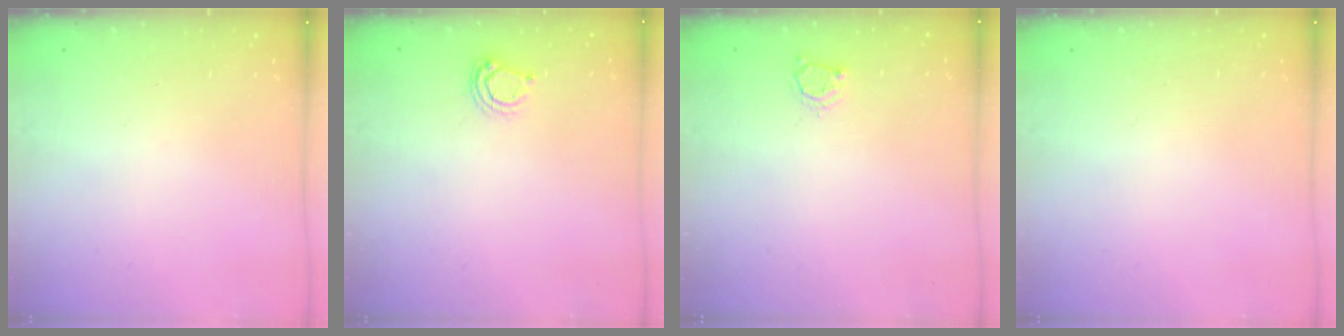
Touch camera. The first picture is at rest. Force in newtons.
{"total": 4.7, "press": 4.7, "slide": 0.5}
{"total": 3.2, "press": 3.1, "slide": 0.4}
{"total": 0.0}